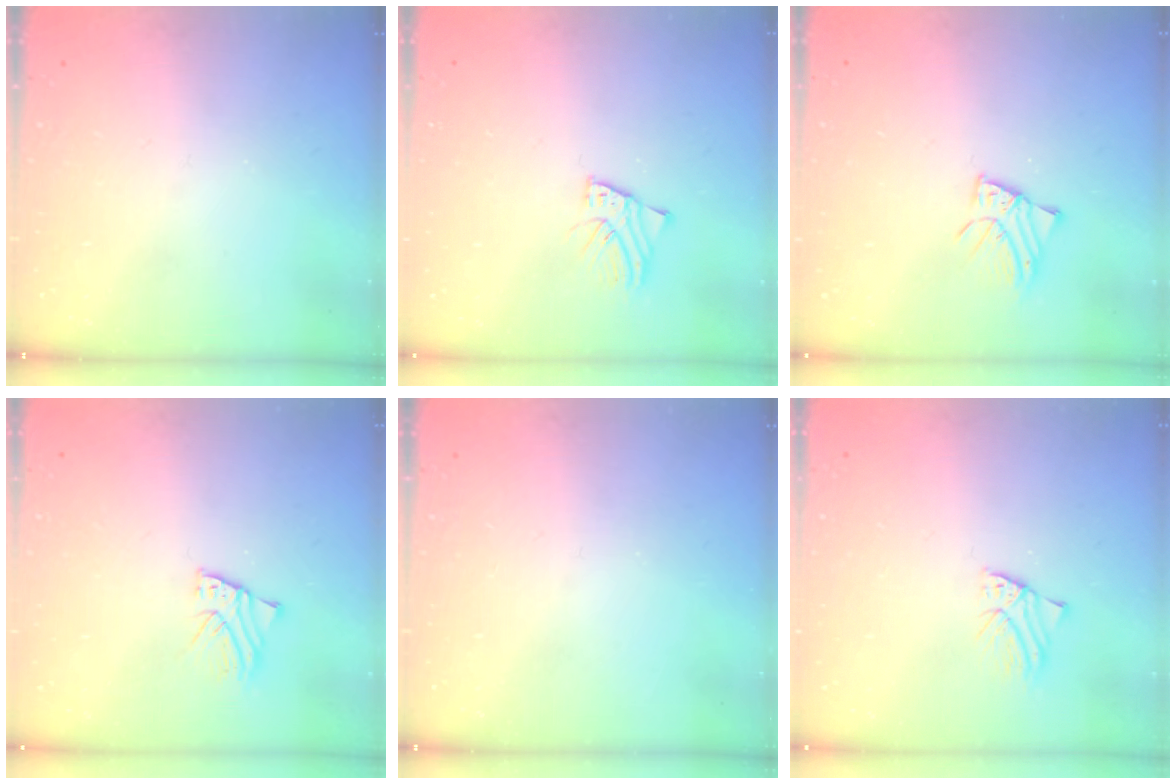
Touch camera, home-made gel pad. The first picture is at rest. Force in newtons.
{"total": 2.4, "press": 2.4, "slide": 0.1}
{"total": 3.2, "press": 3.2, "slide": 0.1}
{"total": 2.3, "press": 2.3, "slide": 0.1}
{"total": 0.0}
{"total": 1.6, "press": 1.6, "slide": 0.1}